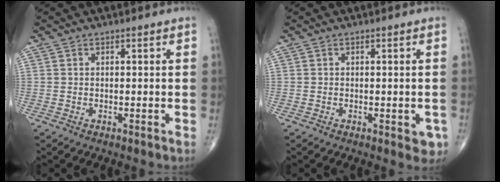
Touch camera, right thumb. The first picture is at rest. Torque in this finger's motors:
{"motor_torque": [-0.23, 0.08, -0.10, -0.01, 0.01]}